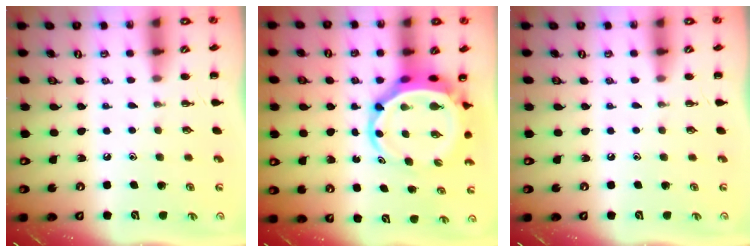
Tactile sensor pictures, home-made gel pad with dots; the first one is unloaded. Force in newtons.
{"total": 7.2, "press": 6.9, "slide": 2.1}
{"total": 0.0}